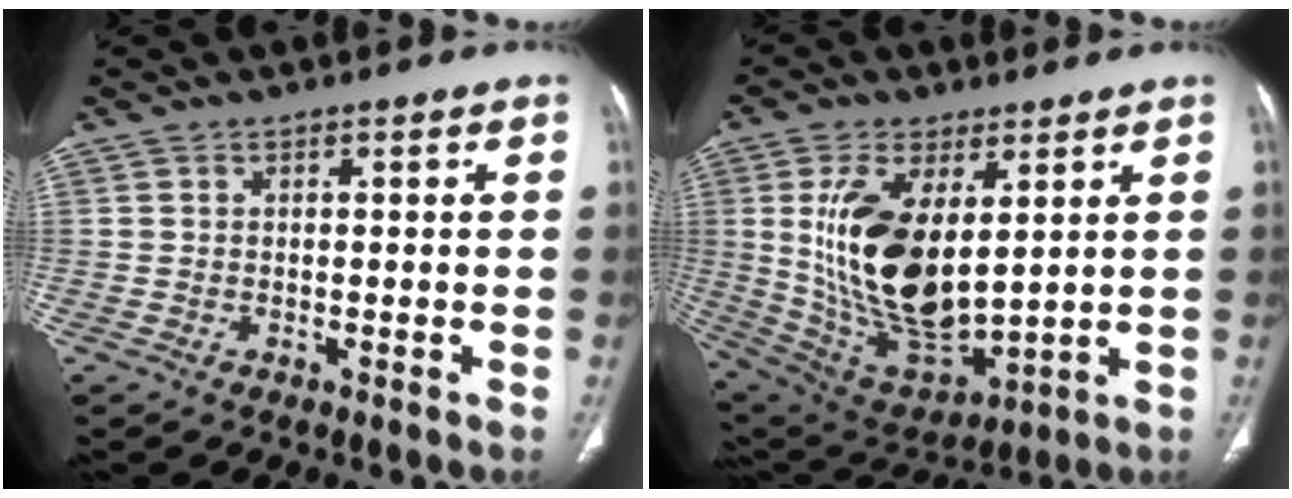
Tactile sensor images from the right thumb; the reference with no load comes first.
{"total": 19.3, "force": [3.8, 9.4, 16.4], "torque": [-0.305, -0.027, 0.093]}